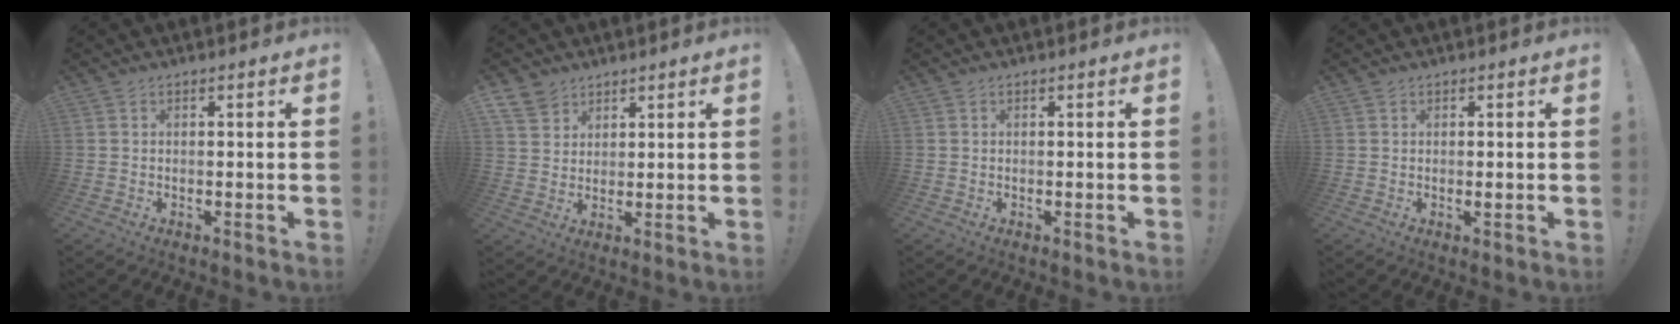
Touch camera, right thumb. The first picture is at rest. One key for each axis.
{"total": 6.5, "fx": 4.8, "fy": 4.1, "fz": 1.3, "tx": -0.022, "ty": -0.029, "tz": 0.095}
{"total": 0.0}
{"total": 0.6, "fx": 0.5, "fy": 0.2, "fz": 0.1, "tx": 0.004, "ty": -0.004, "tz": 0.008}